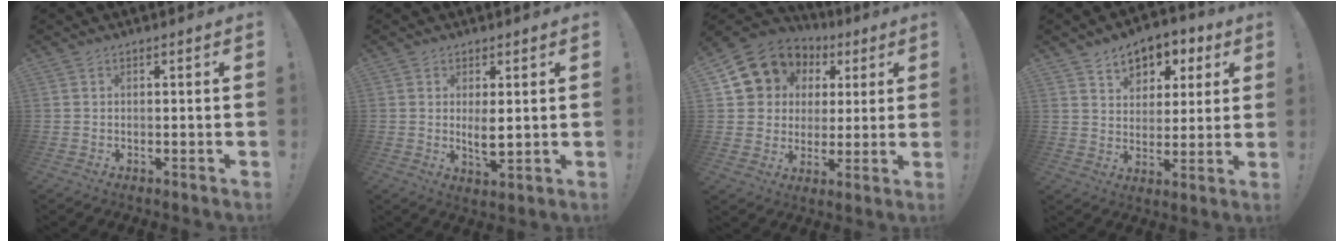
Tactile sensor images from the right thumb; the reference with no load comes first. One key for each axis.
{"total": 4.6, "fx": 0.9, "fy": 1.6, "fz": 4.2, "tx": -0.063, "ty": -0.014, "tz": 0.011}
{"total": 12.4, "fx": 5.9, "fy": 10.4, "fz": 3.3, "tx": -0.045, "ty": -0.038, "tz": 0.127}
{"total": 8.3, "fx": 4.3, "fy": 6.4, "fz": 3.0, "tx": -0.035, "ty": -0.028, "tz": 0.080}